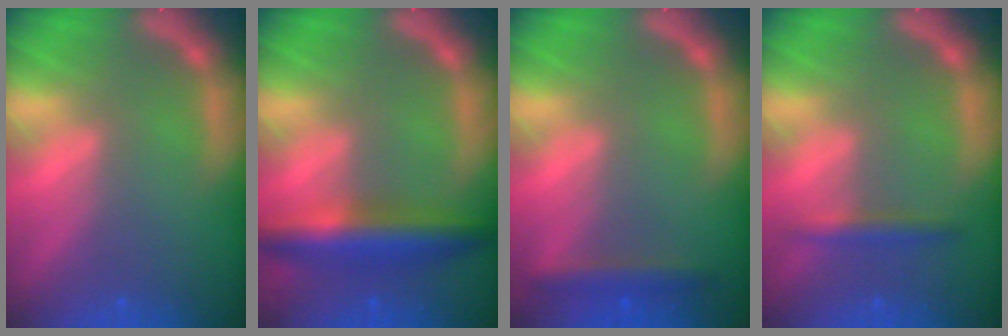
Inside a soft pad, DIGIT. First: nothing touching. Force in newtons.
{"total": 6.0}
{"total": 2.4}
{"total": 1.9}